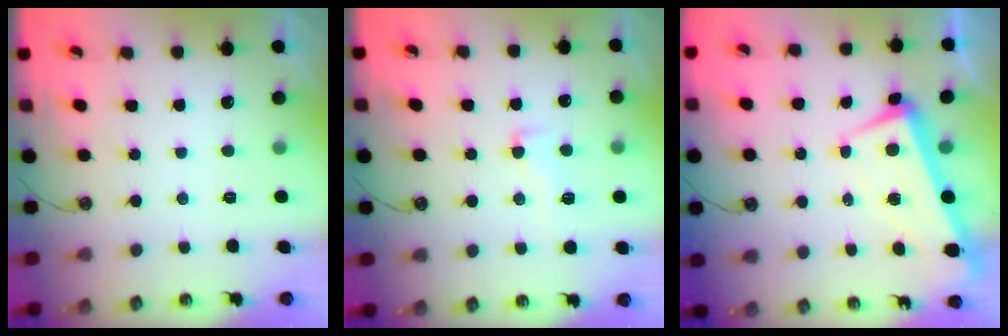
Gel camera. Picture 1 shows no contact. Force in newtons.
{"total": 1.5, "press": 0.7, "slide": 1.3}
{"total": 0.9, "press": 0.0, "slide": 0.9}